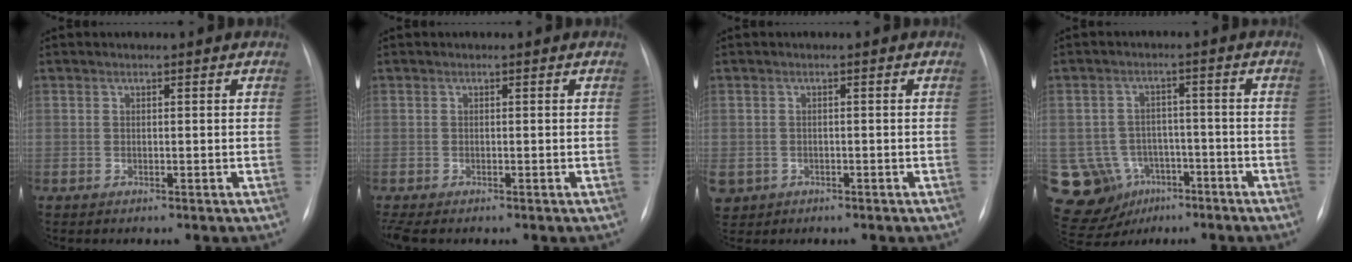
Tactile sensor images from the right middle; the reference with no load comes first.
{"total": 2.0, "force": [-1.6, 0.7, 1.1], "torque": [-0.020, -0.007, -0.024]}
{"total": 5.3, "force": [-2.5, 4.5, 1.3], "torque": [-0.038, 0.002, -0.033]}
{"total": 15.7, "force": [-6.7, 13.5, 4.5], "torque": [-0.122, 0.037, -0.084]}